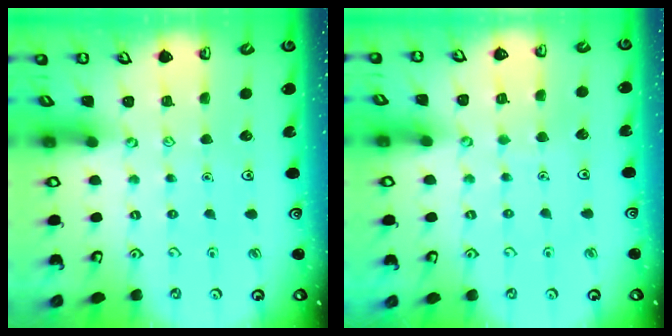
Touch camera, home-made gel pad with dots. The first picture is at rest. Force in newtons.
{"total": 2.5, "press": 2.5, "slide": 0.3}